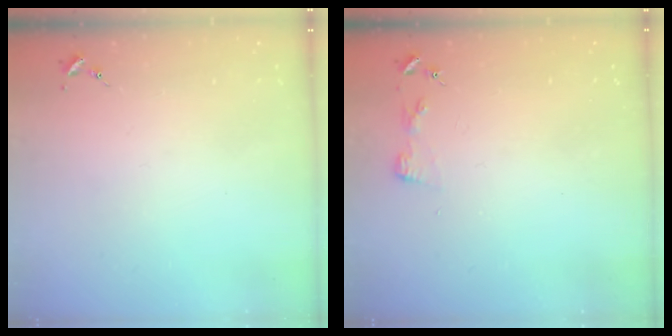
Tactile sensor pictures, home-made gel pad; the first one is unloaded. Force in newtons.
{"total": 3.3, "press": 3.3, "slide": 0.4}